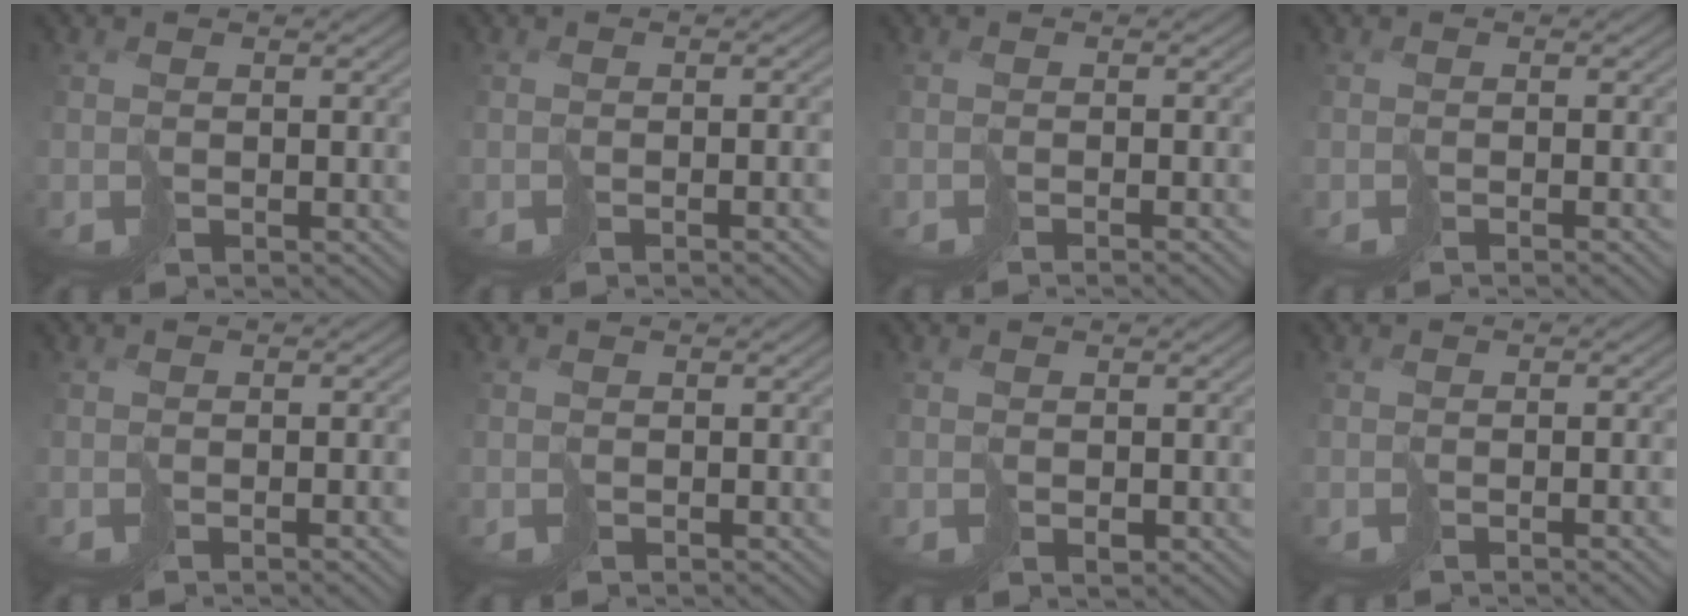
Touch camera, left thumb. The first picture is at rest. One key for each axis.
{"total": 2.5, "fx": -1.3, "fy": -0.2, "fz": 2.1, "tx": -0.022, "ty": -0.002, "tz": -0.014}
{"total": 1.8, "fx": -1.4, "fy": -0.8, "fz": 0.7, "tx": -0.005, "ty": 0.000, "tz": -0.024}
{"total": 1.5, "fx": -1.2, "fy": -0.7, "fz": 0.5, "tx": -0.003, "ty": 0.002, "tz": -0.021}
{"total": 1.6, "fx": -0.9, "fy": -0.1, "fz": 1.3, "tx": -0.015, "ty": 0.001, "tz": -0.011}
{"total": 0.0}
{"total": 0.5, "fx": 0.2, "fy": 0.3, "fz": 0.4, "tx": -0.004, "ty": 0.000, "tz": 0.009}
{"total": 2.0, "fx": -1.1, "fy": -0.2, "fz": 1.7, "tx": -0.019, "ty": 0.000, "tz": -0.013}